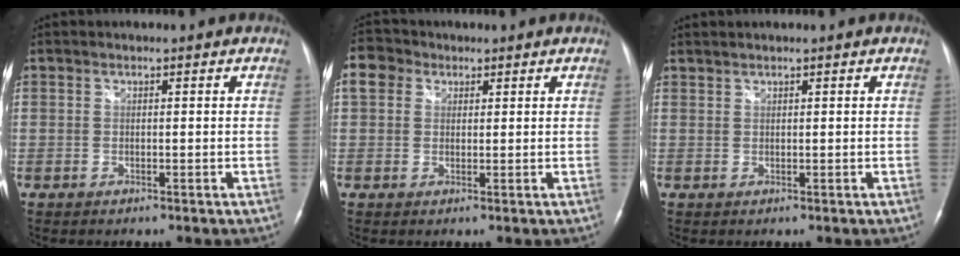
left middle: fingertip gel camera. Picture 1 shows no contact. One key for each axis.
{"total": 4.5, "fx": 2.0, "fy": 3.6, "fz": 1.7, "tx": -0.047, "ty": 0.022, "tz": 0.038}
{"total": 1.0, "fx": 1.0, "fy": 0.0, "fz": 0.2, "tx": -0.007, "ty": 0.008, "tz": 0.024}